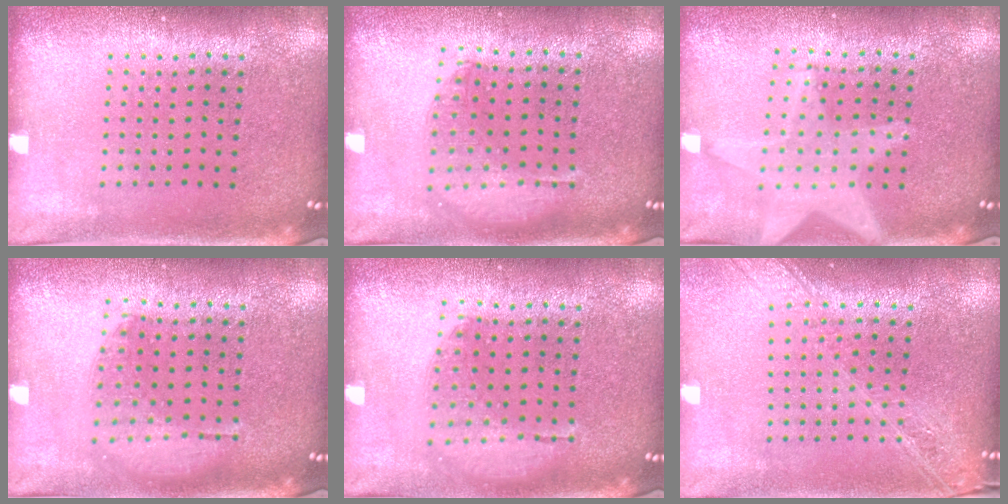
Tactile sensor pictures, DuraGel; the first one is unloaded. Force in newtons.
{"total": 1.3, "press": 1.3, "slide": 0.4}
{"total": 2.0, "press": 1.7, "slide": 1.0}
{"total": 1.3, "press": 1.1, "slide": 0.5}
{"total": 1.3, "press": 1.1, "slide": 0.6}
{"total": 2.0, "press": 1.8, "slide": 1.0}